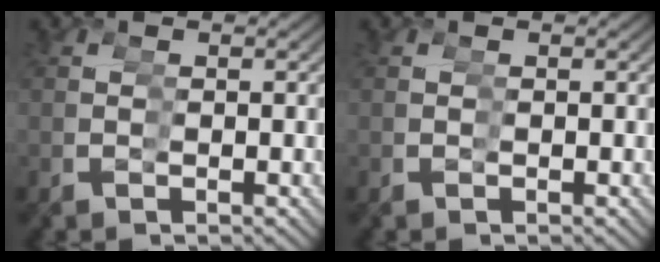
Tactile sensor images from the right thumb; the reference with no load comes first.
{"total": 0.0}